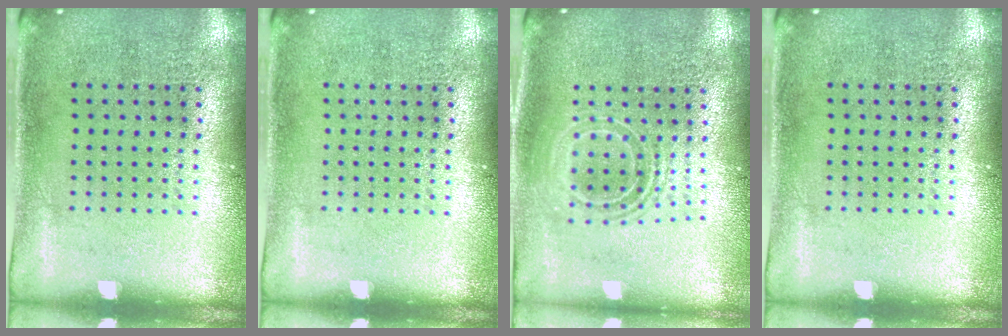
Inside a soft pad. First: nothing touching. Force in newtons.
{"total": 0.0}
{"total": 1.7, "press": 1.3, "slide": 1.1}
{"total": 0.0}